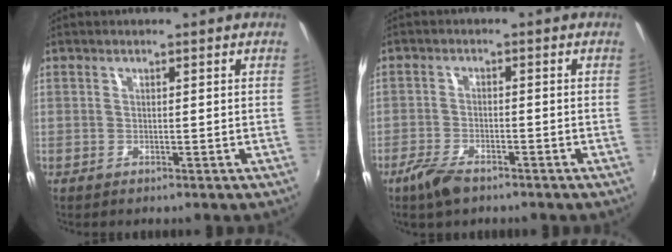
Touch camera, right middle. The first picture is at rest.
{"total": 5.3, "force": [-3.8, 1.9, 3.1], "torque": [-0.085, -0.009, -0.074]}